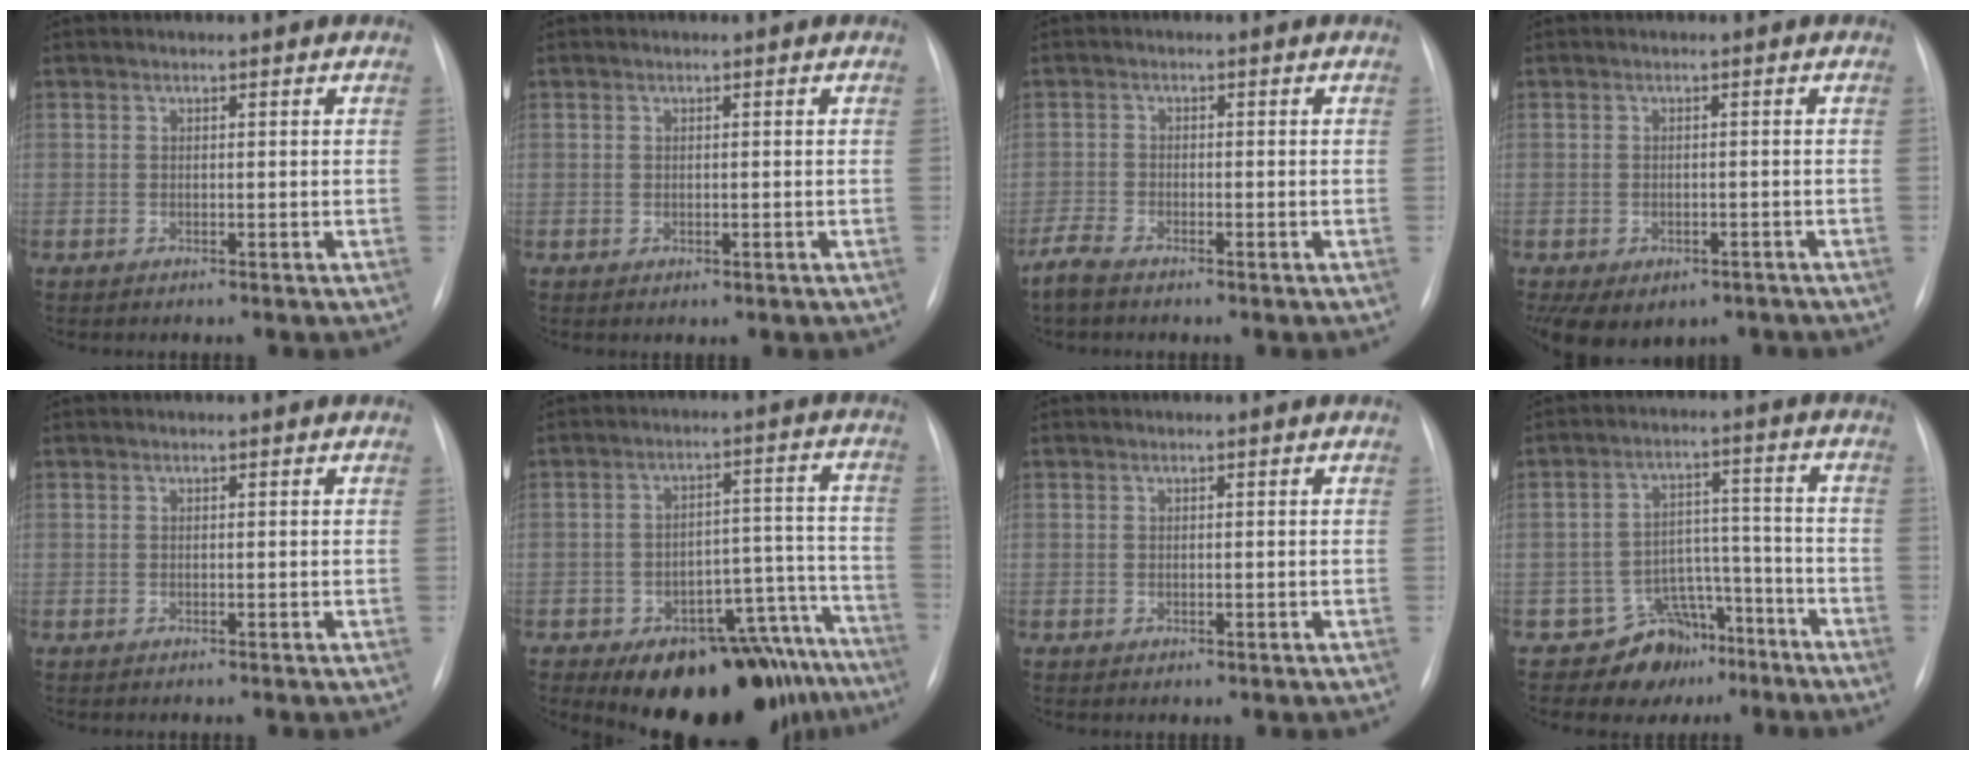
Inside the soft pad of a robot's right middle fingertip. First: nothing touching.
{"total": 0.5, "force": [-0.1, 0.4, 0.3], "torque": [-0.006, -0.001, 0.001]}
{"total": 3.0, "force": [-2.5, 0.7, 1.6], "torque": [-0.039, -0.007, -0.047]}
{"total": 10.1, "force": [-6.2, 6.6, 4.5], "torque": [-0.092, 0.004, -0.075]}
{"total": 0.0}
{"total": 19.3, "force": [-15.1, 7.9, 9.3], "torque": [-0.047, 0.046, -0.195]}
{"total": 0.0}
{"total": 7.9, "force": [-5.6, 5.5, 1.3], "torque": [-0.001, 0.048, -0.081]}